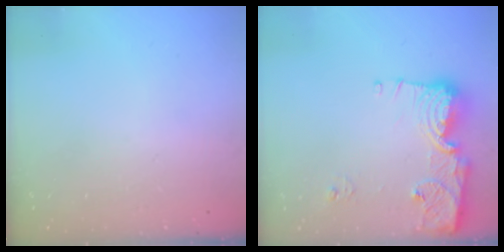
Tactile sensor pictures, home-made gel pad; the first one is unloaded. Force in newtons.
{"total": 14.7, "press": 14.6, "slide": 1.6}